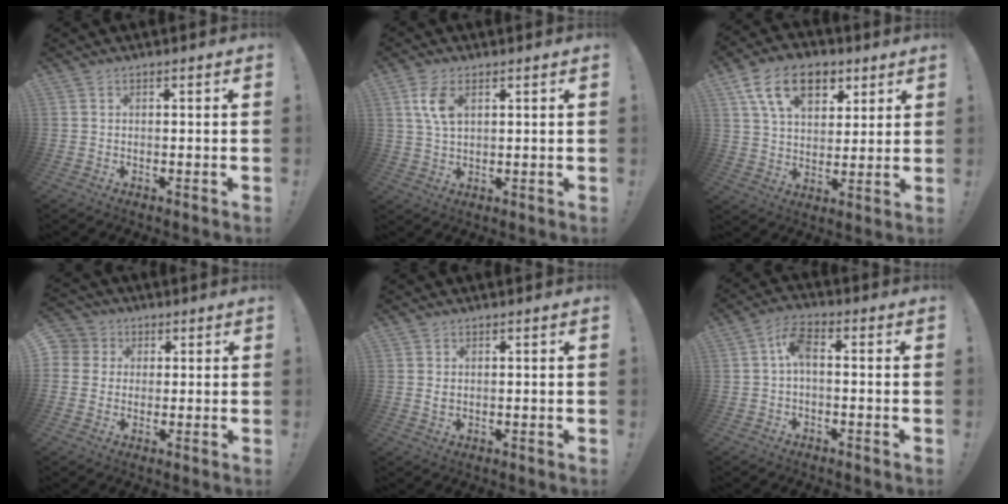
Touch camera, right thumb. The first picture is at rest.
{"total": 7.0, "force": [2.6, 3.6, 5.4], "torque": [-0.099, -0.003, 0.046]}
{"total": 16.5, "force": [8.1, 10.5, 9.8], "torque": [-0.157, -0.023, 0.151]}
{"total": 5.4, "force": [0.9, 5.2, 1.4], "torque": [-0.031, -0.002, 0.018]}
{"total": 1.5, "force": [0.7, 0.8, 1.1], "torque": [-0.016, 0.000, 0.010]}
{"total": 6.0, "force": [-0.1, 2.7, 5.4], "torque": [-0.114, 0.006, -0.003]}